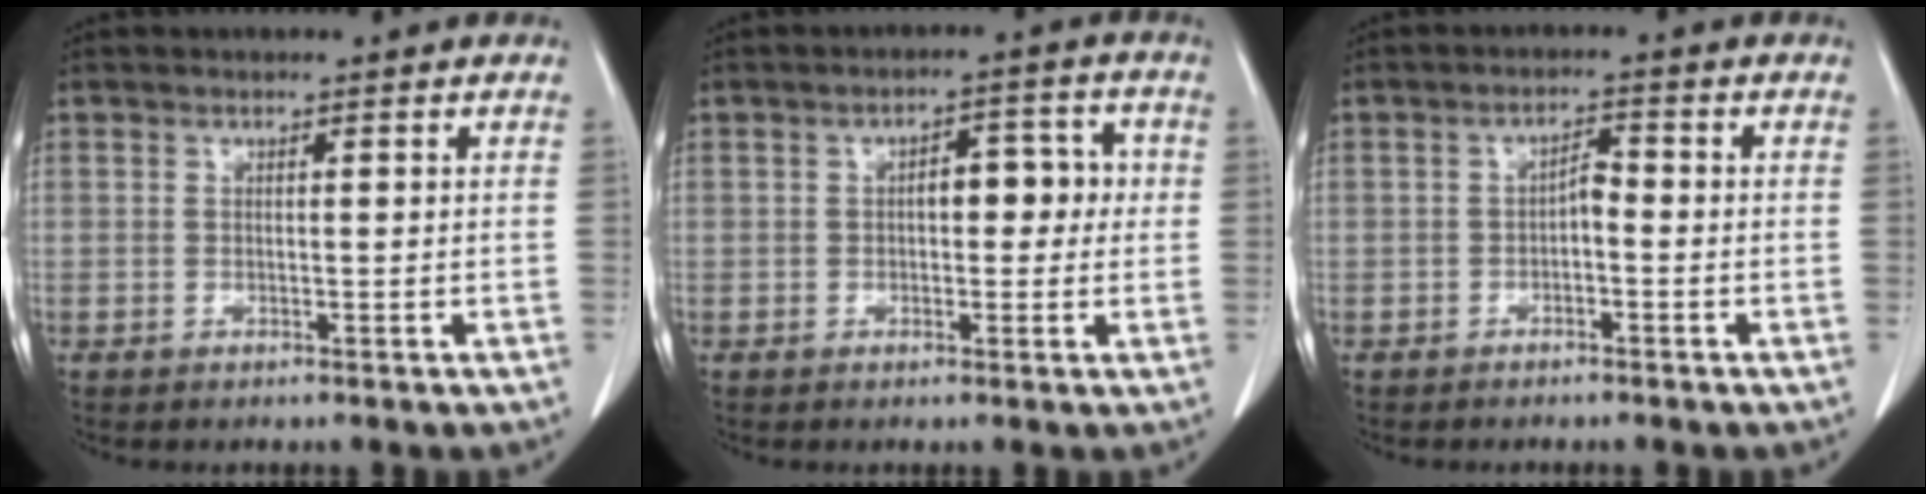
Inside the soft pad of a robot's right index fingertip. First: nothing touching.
{"total": 5.6, "force": [0.4, 2.7, 4.9], "torque": [-0.063, 0.028, 0.003]}
{"total": 2.3, "force": [-0.8, 0.8, 2.0], "torque": [-0.031, 0.007, -0.014]}